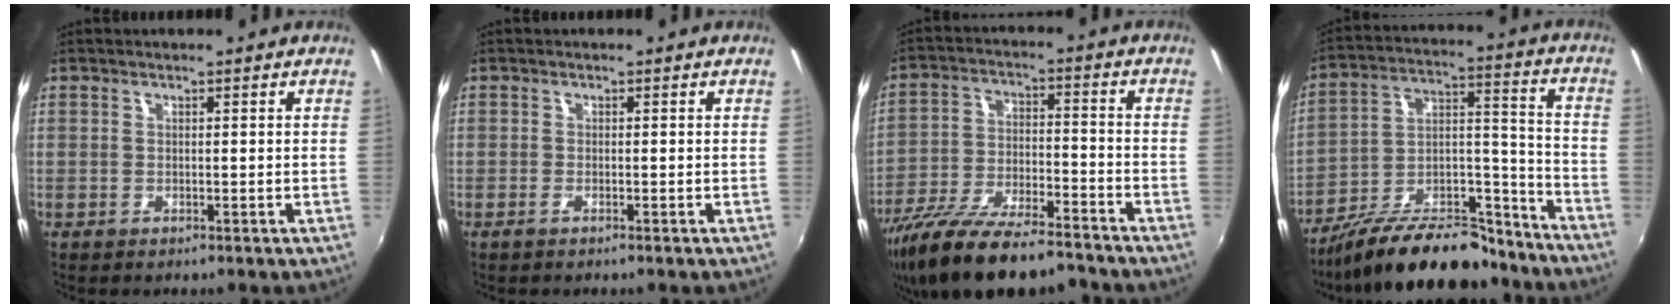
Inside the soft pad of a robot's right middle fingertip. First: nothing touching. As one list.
[{"total": 1.0, "force": [-0.7, -0.1, 0.7], "torque": [-0.013, -0.002, -0.014]}, {"total": 19.3, "force": [-15.5, 4.8, 10.4], "torque": [-0.205, -0.037, -0.261]}, {"total": 22.4, "force": [-17.9, 7.3, 11.2], "torque": [-0.190, 0.020, -0.273]}]